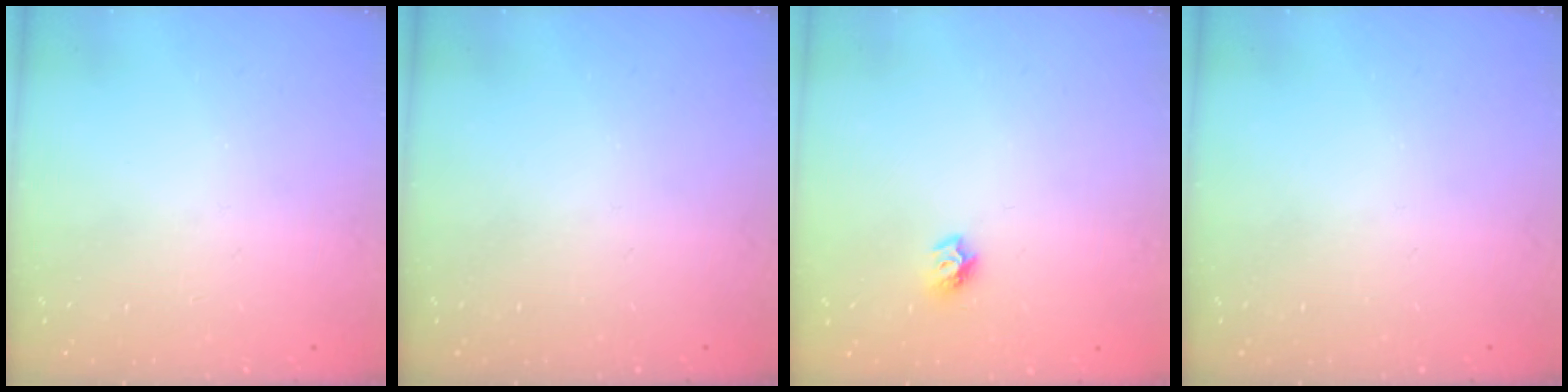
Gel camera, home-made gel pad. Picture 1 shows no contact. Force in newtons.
{"total": 0.0}
{"total": 7.0, "press": 7.0, "slide": 0.7}
{"total": 0.0}